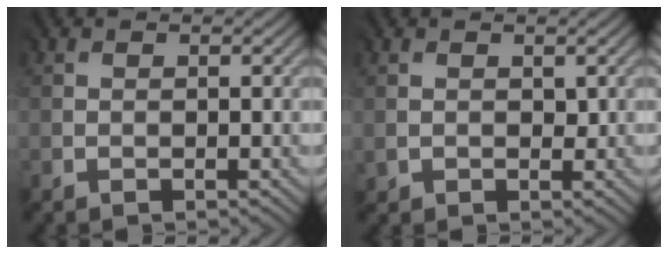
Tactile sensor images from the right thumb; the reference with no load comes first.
{"total": 1.3, "force": [0.5, 1.1, 0.4], "torque": [-0.007, -0.002, 0.012]}